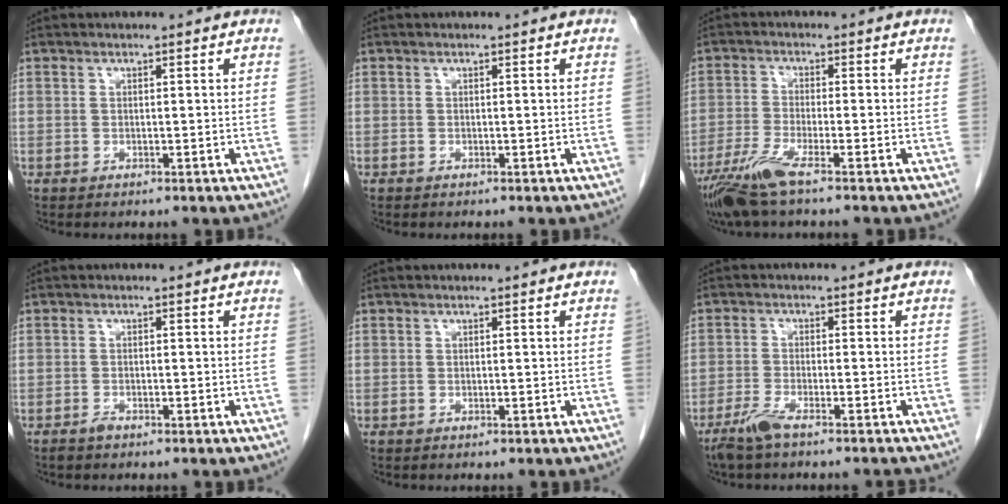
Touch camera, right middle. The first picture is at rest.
{"total": 0.0}
{"total": 6.4, "force": [-4.3, 0.0, 4.7], "torque": [-0.101, -0.019, -0.089]}
{"total": 1.1, "force": [-0.9, 0.3, 0.5], "torque": [-0.012, -0.001, -0.015]}
{"total": 0.0}
{"total": 4.5, "force": [-3.7, 0.0, 2.6], "torque": [-0.051, -0.009, -0.072]}